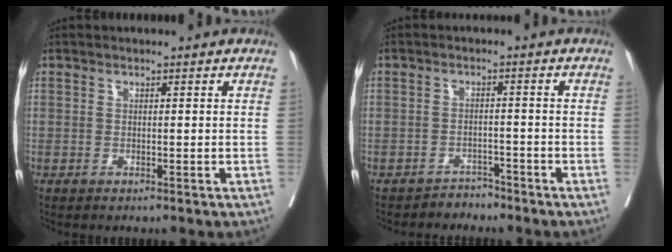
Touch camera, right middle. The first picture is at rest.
{"total": 2.3, "force": [-2.1, 0.7, -0.5], "torque": [0.007, -0.002, -0.033]}